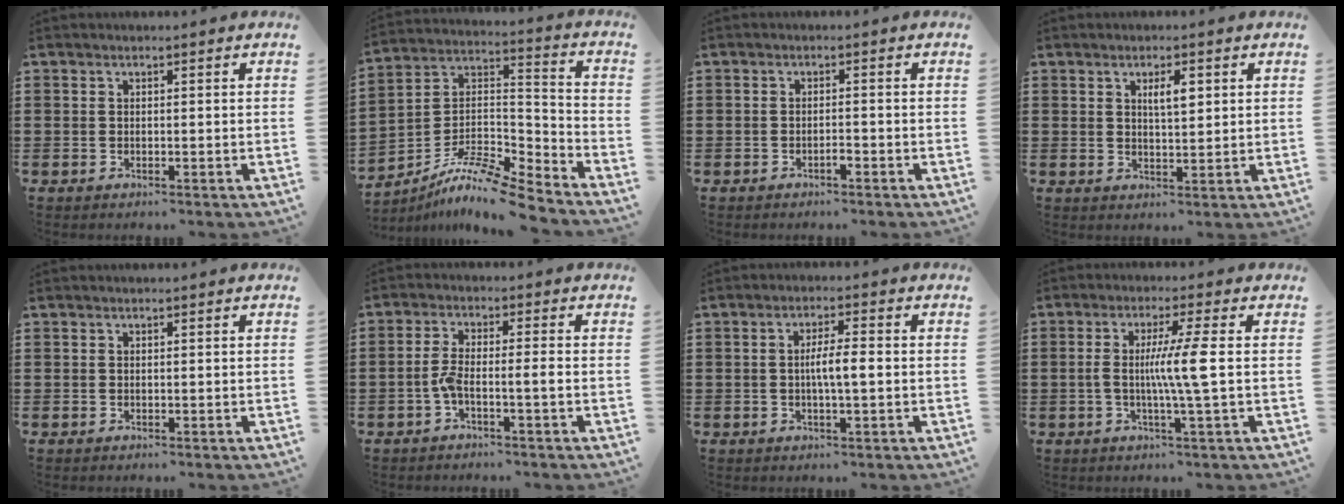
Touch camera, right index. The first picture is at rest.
{"total": 10.2, "force": [-8.8, 1.2, 5.0], "torque": [-0.100, 0.007, -0.180]}
{"total": 1.3, "force": [-0.9, 0.2, 0.9], "torque": [-0.018, -0.003, -0.016]}
{"total": 3.2, "force": [1.2, 1.0, 2.8], "torque": [-0.051, 0.003, 0.017]}
{"total": 0.0}
{"total": 3.9, "force": [-1.6, 0.3, 3.6], "torque": [-0.087, -0.008, -0.038]}
{"total": 4.0, "force": [-0.4, 0.6, 3.9], "torque": [-0.068, 0.000, -0.009]}
{"total": 7.1, "force": [-0.2, -0.6, 7.0], "torque": [-0.127, -0.008, -0.011]}